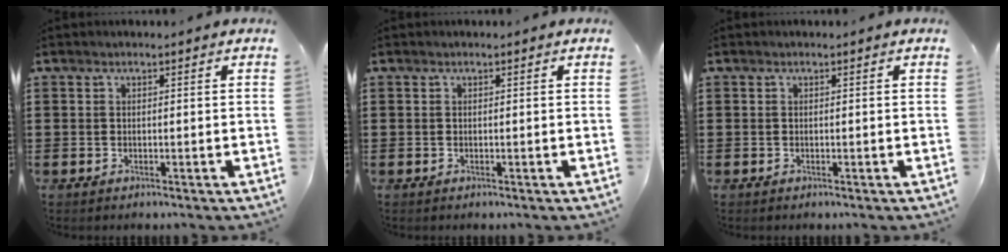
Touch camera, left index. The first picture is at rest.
{"total": 0.0}
{"total": 0.0}